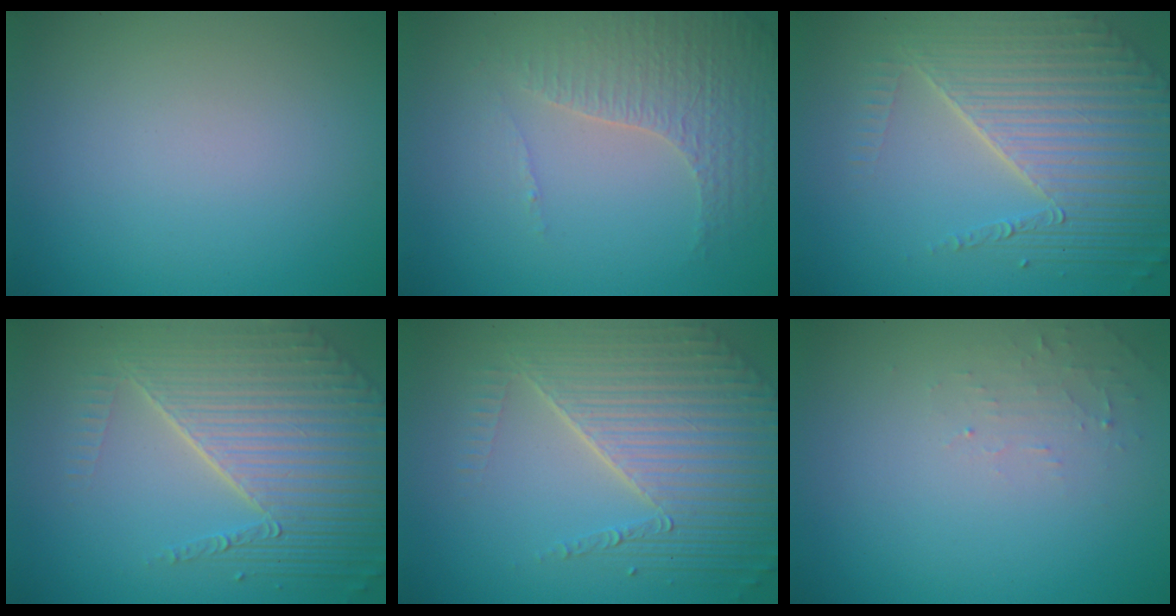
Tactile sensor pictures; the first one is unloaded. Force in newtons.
{"total": 4.3, "press": 3.1, "slide": 3.0}
{"total": 7.9, "press": 5.5, "slide": 5.7}
{"total": 8.8, "press": 5.7, "slide": 6.7}
{"total": 7.9, "press": 5.5, "slide": 5.7}
{"total": 1.2, "press": 1.2, "slide": 0.3}